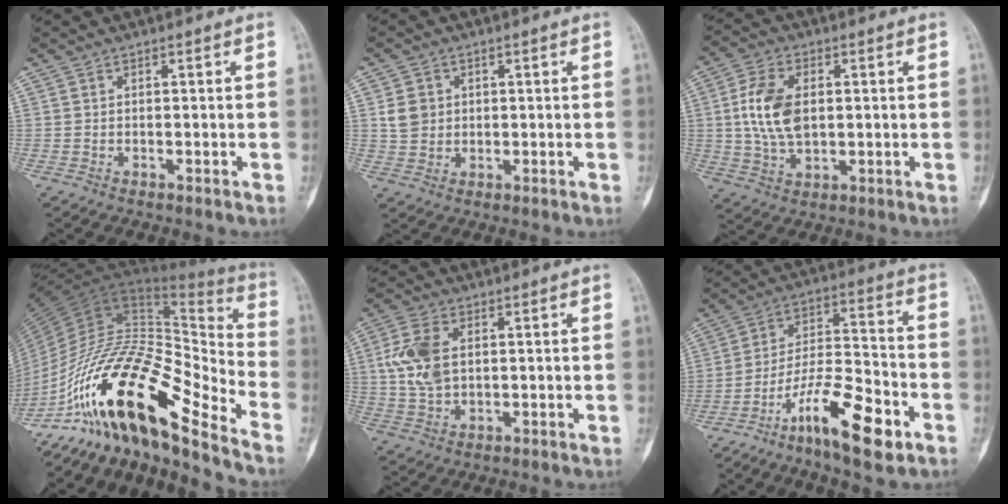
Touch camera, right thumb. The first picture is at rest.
{"total": 4.6, "force": [1.0, 4.0, 1.9], "torque": [-0.016, 0.001, 0.022]}
{"total": 10.9, "force": [1.2, 6.7, 8.5], "torque": [-0.160, -0.001, 0.028]}
{"total": 26.6, "force": [-17.7, 7.4, 18.4], "torque": [-0.352, 0.081, -0.315]}
{"total": 9.5, "force": [1.6, 6.0, 7.1], "torque": [-0.152, 0.002, 0.037]}
{"total": 15.4, "force": [-8.6, 4.4, 12.0], "torque": [-0.204, 0.066, -0.150]}